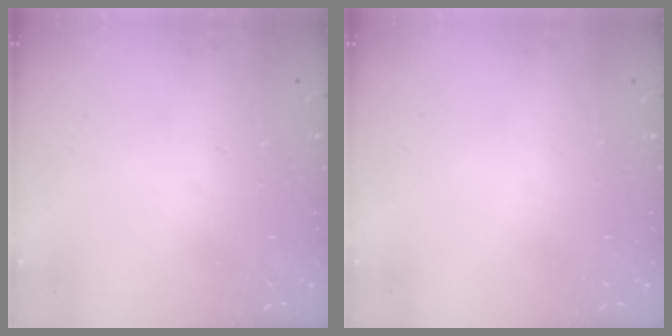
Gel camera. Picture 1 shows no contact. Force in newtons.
{"total": 0.0}